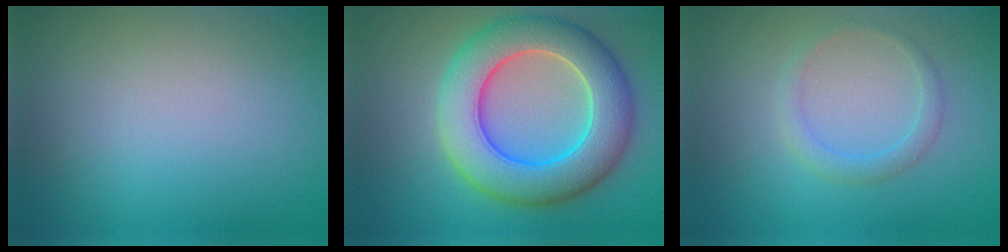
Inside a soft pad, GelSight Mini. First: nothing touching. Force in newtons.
{"total": 9.1, "press": 9.1, "slide": 0.5}
{"total": 1.7, "press": 1.7, "slide": 0.1}